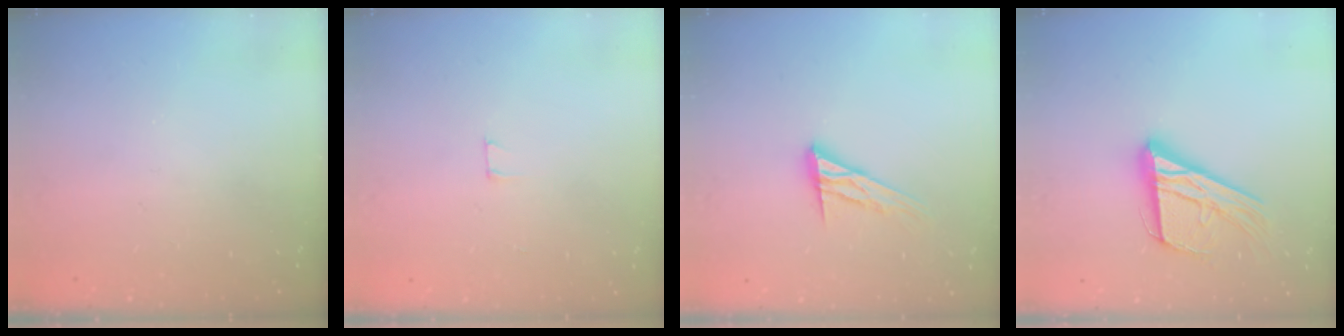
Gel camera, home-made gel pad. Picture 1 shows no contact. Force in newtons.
{"total": 2.5, "press": 2.5, "slide": 0.2}
{"total": 12.0, "press": 12.0, "slide": 1.0}
{"total": 18.1, "press": 18.0, "slide": 1.6}